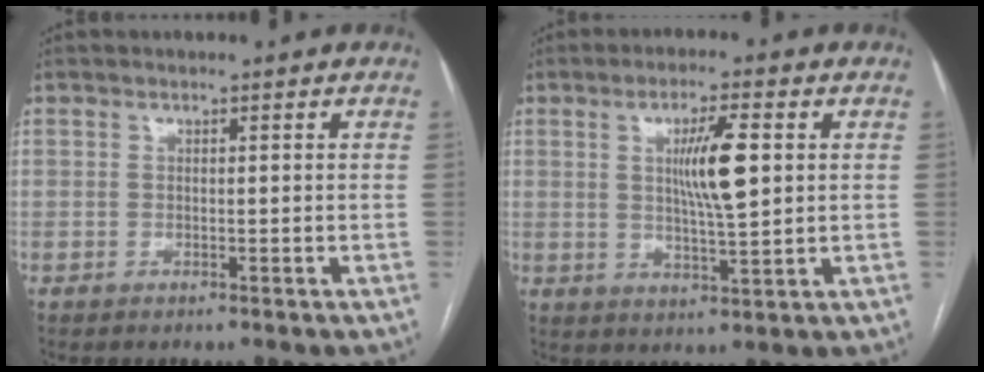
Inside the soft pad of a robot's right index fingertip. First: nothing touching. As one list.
[{"total": 7.8, "force": [1.6, 0.8, 7.6], "torque": [-0.132, -0.002, 0.030]}]